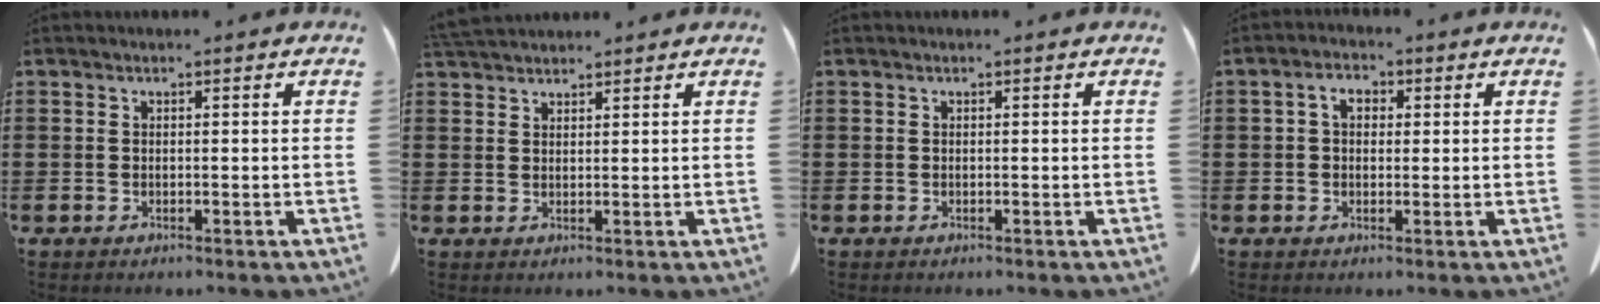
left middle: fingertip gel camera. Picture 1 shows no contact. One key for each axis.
{"total": 2.9, "fx": 2.8, "fy": 0.5, "fz": 0.7, "tx": -0.022, "ty": -0.001, "tz": 0.055}
{"total": 0.0}
{"total": 3.3, "fx": 0.8, "fy": 2.1, "fz": 2.4, "tx": -0.046, "ty": 0.010, "tz": 0.009}